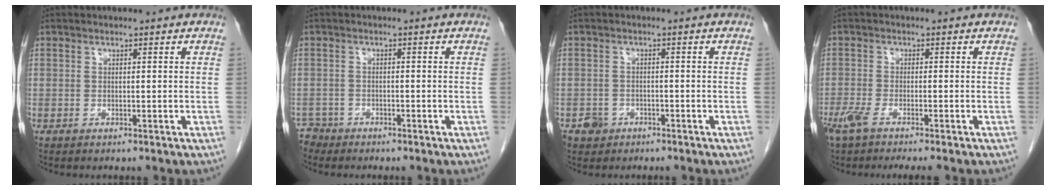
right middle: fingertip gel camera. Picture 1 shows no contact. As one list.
[{"total": 2.0, "force": [-1.8, 0.6, -0.7], "torque": [0.013, -0.002, -0.037]}, {"total": 2.5, "force": [-1.5, 1.9, 0.3], "torque": [-0.007, 0.008, -0.022]}, {"total": 5.8, "force": [-4.4, 0.5, 3.7], "torque": [-0.062, -0.013, -0.076]}]